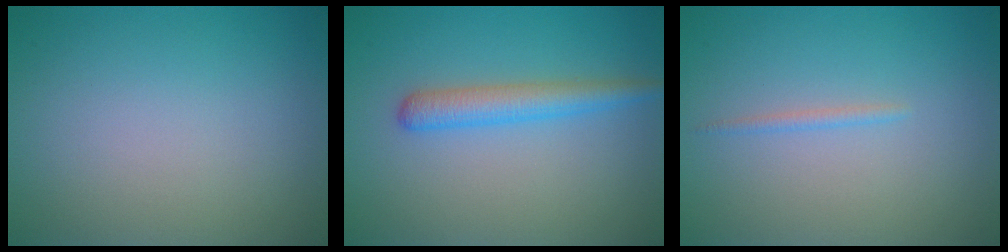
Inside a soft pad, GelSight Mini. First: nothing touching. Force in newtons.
{"total": 2.8, "press": 2.8, "slide": 0.1}
{"total": 0.7, "press": 0.7, "slide": 0.1}